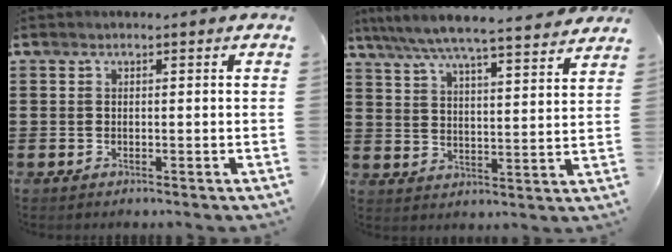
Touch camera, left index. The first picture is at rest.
{"total": 6.2, "force": [5.7, -0.5, 2.3], "torque": [-0.070, -0.041, 0.094]}